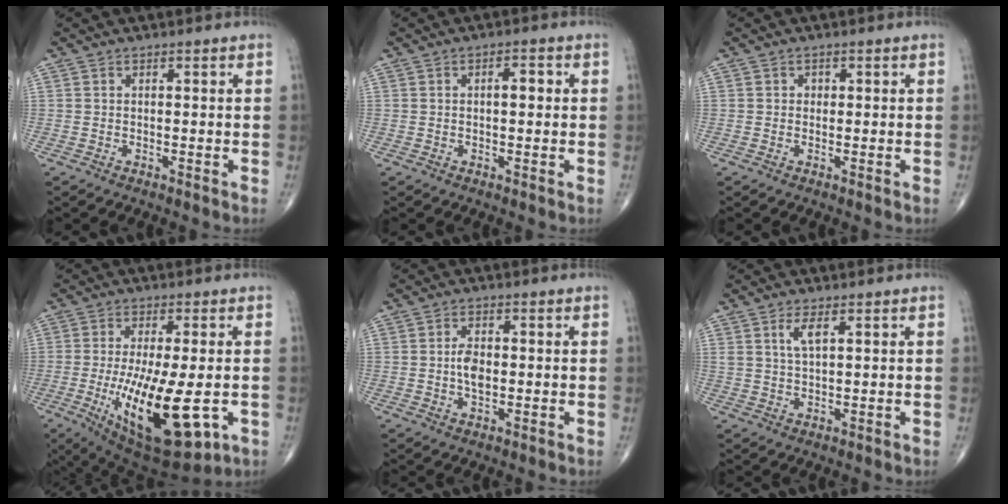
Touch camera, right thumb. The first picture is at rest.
{"total": 2.8, "force": [0.3, 1.2, 2.5], "torque": [-0.036, 0.007, 0.003]}
{"total": 0.8, "force": [0.1, 0.8, 0.3], "torque": [0.004, 0.002, -0.001]}
{"total": 19.0, "force": [-4.3, 6.6, 17.3], "torque": [-0.302, -0.028, -0.047]}
{"total": 3.9, "force": [-0.1, 2.2, 3.3], "torque": [-0.057, 0.001, -0.004]}
{"total": 3.4, "force": [1.5, 1.0, 2.8], "torque": [-0.060, -0.005, 0.034]}